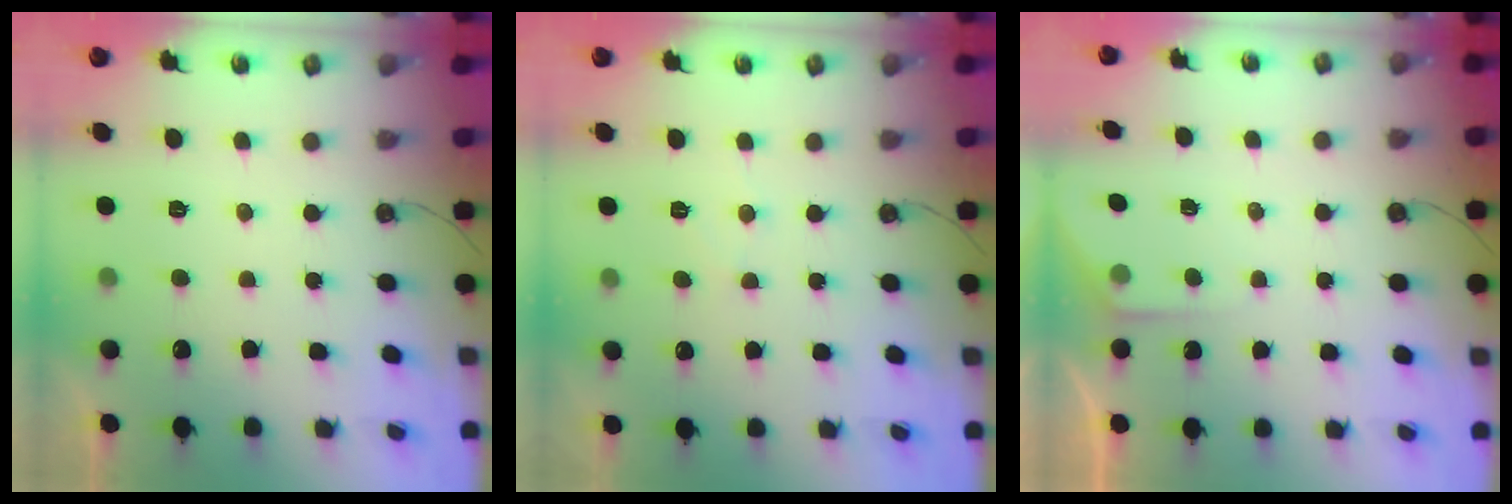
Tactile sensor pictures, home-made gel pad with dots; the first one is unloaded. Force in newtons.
{"total": 4.0, "press": 3.9, "slide": 0.6}
{"total": 3.4, "press": 3.3, "slide": 0.5}